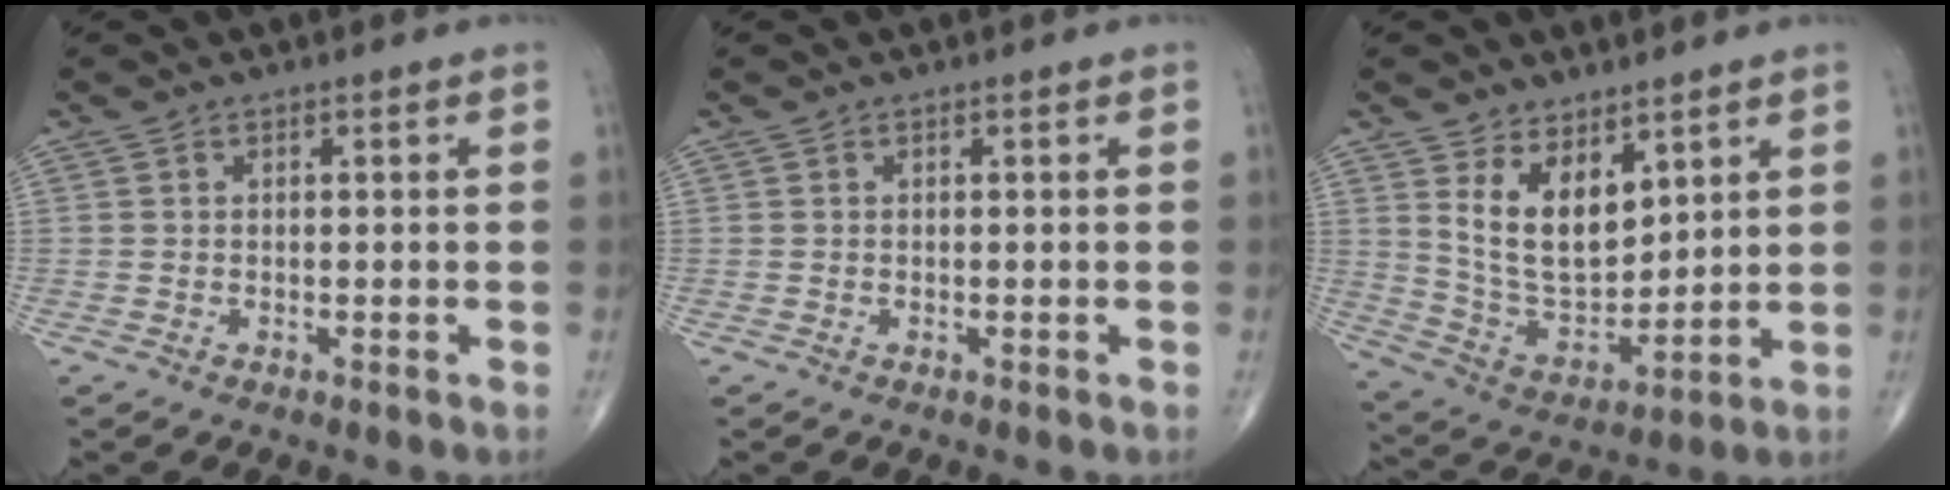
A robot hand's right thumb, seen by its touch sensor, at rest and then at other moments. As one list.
[{"total": 0.0}, {"total": 12.0, "force": [5.8, 6.7, 8.0], "torque": [-0.111, -0.044, 0.128]}]